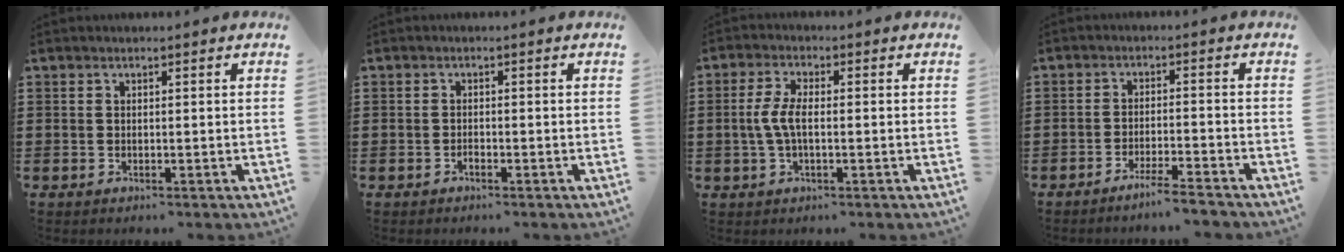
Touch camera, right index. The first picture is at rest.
{"total": 0.8, "force": [-0.7, 0.4, 0.3], "torque": [-0.008, -0.001, -0.013]}
{"total": 4.5, "force": [-0.5, 1.5, 4.2], "torque": [-0.105, -0.005, -0.018]}
{"total": 3.8, "force": [-3.5, -0.5, 1.5], "torque": [-0.025, -0.005, -0.066]}